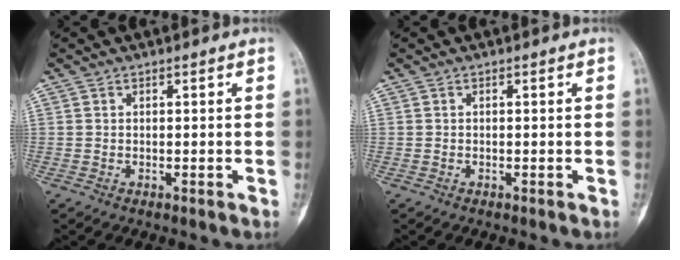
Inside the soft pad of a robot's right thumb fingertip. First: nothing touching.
{"total": 0.0}